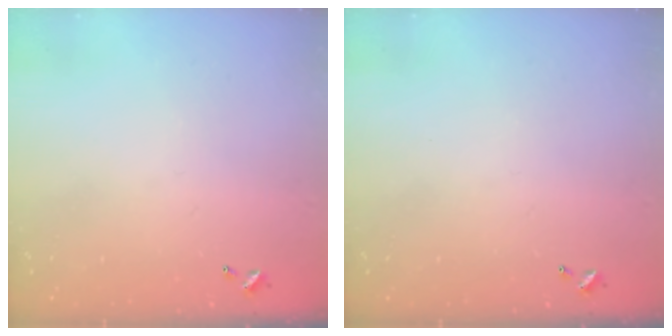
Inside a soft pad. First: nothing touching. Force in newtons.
{"total": 0.0}